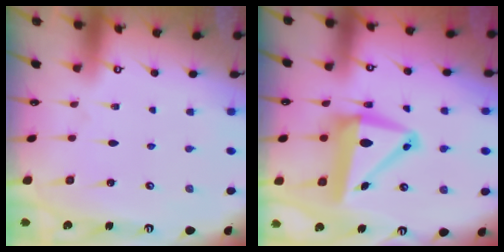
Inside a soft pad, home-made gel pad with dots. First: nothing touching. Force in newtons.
{"total": 10.8, "press": 10.5, "slide": 2.3}